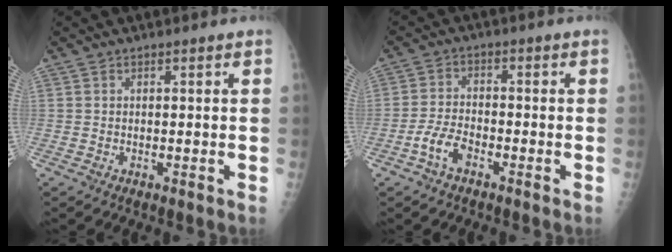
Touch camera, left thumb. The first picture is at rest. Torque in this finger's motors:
{"motor_torque": [-0.15, 0.38, -0.05, 0.06, 0.01]}